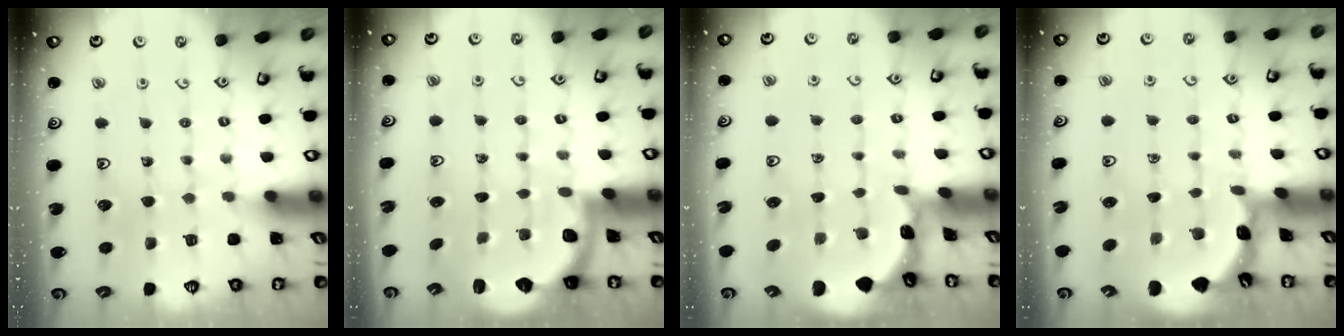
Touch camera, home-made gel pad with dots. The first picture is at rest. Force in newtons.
{"total": 2.7, "press": 2.0, "slide": 1.7}
{"total": 1.0, "press": 1.0, "slide": 0.2}
{"total": 1.6, "press": 1.6, "slide": 0.1}